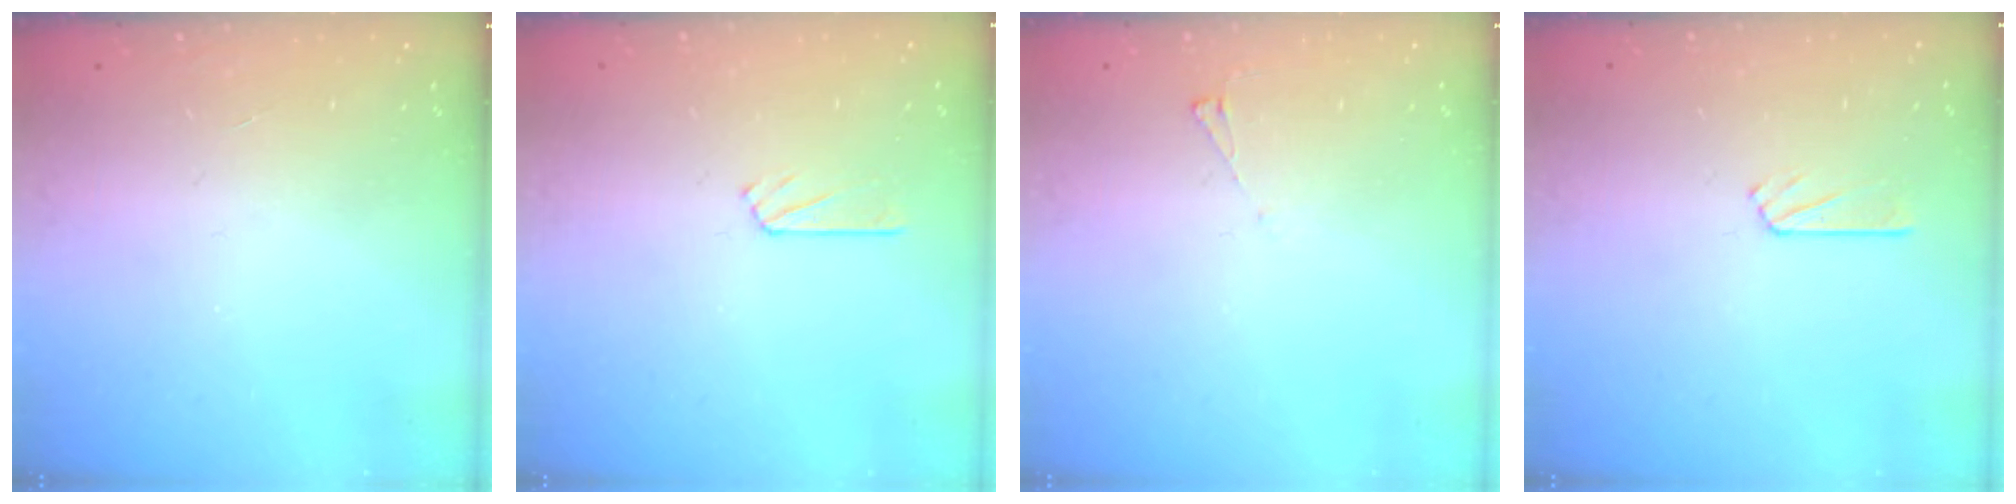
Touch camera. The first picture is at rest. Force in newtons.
{"total": 2.3, "press": 2.3, "slide": 0.2}
{"total": 3.3, "press": 3.3, "slide": 0.5}
{"total": 2.5, "press": 2.5, "slide": 0.2}